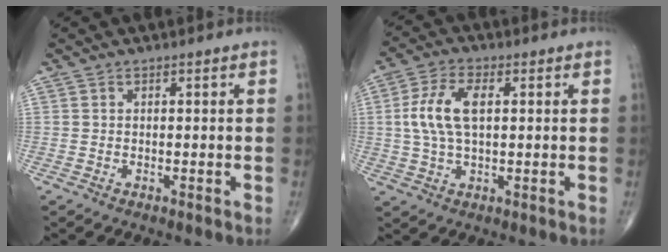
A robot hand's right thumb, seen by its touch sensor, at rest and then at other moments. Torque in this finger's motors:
{"motor_torque": [0.15, 0.15, 0.91, 0.13, 0.20]}